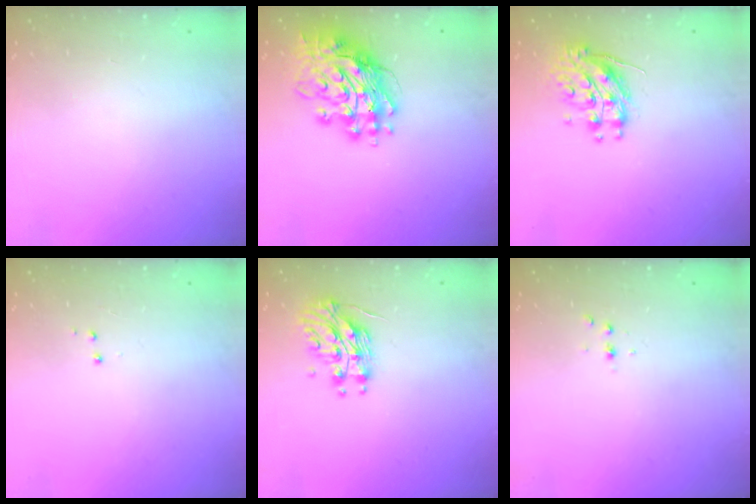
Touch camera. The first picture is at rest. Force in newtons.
{"total": 17.5, "press": 17.4, "slide": 1.7}
{"total": 10.2, "press": 10.2, "slide": 0.8}
{"total": 3.0, "press": 2.9, "slide": 0.6}
{"total": 11.8, "press": 11.8, "slide": 0.6}
{"total": 2.3, "press": 2.3, "slide": 0.3}